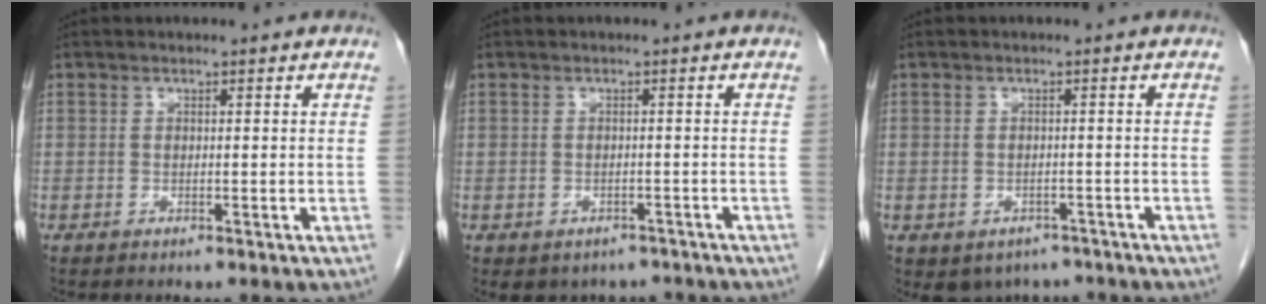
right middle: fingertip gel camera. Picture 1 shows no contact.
{"total": 5.2, "force": [-4.2, 3.0, 0.4], "torque": [0.008, 0.010, -0.048]}
{"total": 5.3, "force": [-3.8, 3.5, 0.9], "torque": [-0.003, 0.008, -0.047]}